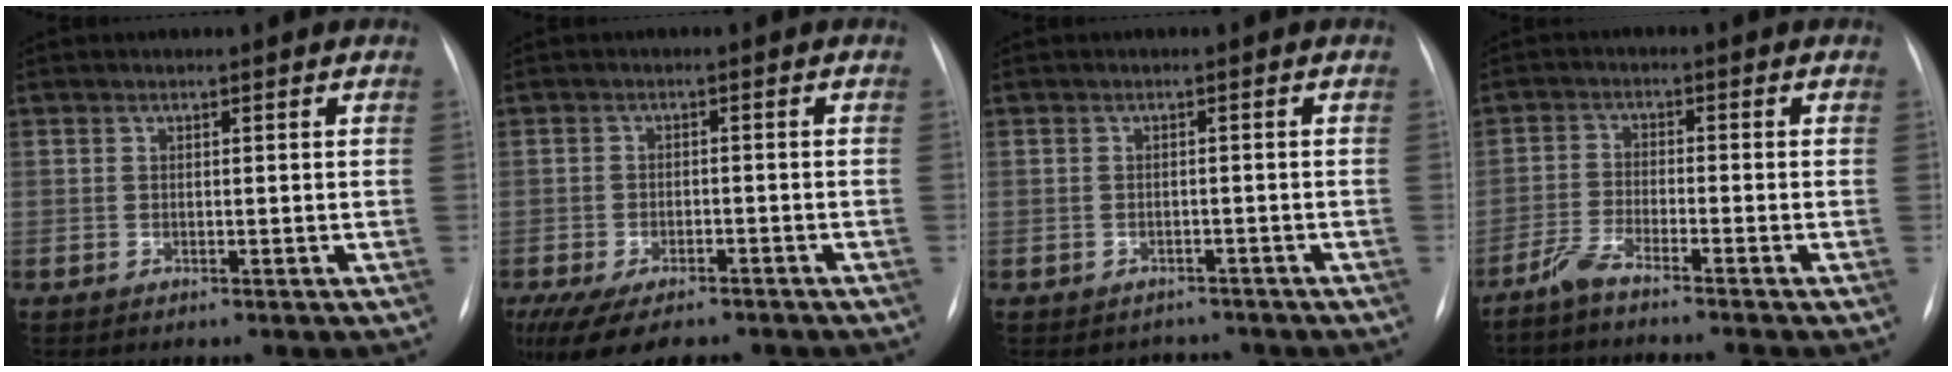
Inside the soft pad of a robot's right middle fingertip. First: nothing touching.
{"total": 11.6, "force": [-8.9, 4.4, 6.1], "torque": [-0.116, -0.007, -0.126]}
{"total": 2.5, "force": [-2.1, 1.4, -0.3], "torque": [-0.003, 0.011, -0.027]}
{"total": 4.3, "force": [-3.8, -0.7, 2.0], "torque": [-0.050, -0.015, -0.079]}